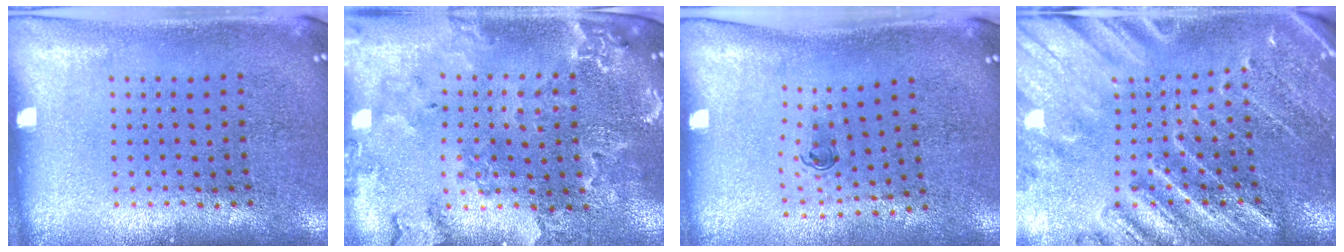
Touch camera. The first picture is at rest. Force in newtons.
{"total": 1.4, "press": 1.4, "slide": 0.3}
{"total": 0.7, "press": 0.3, "slide": 0.6}
{"total": 3.2, "press": 3.0, "slide": 1.1}